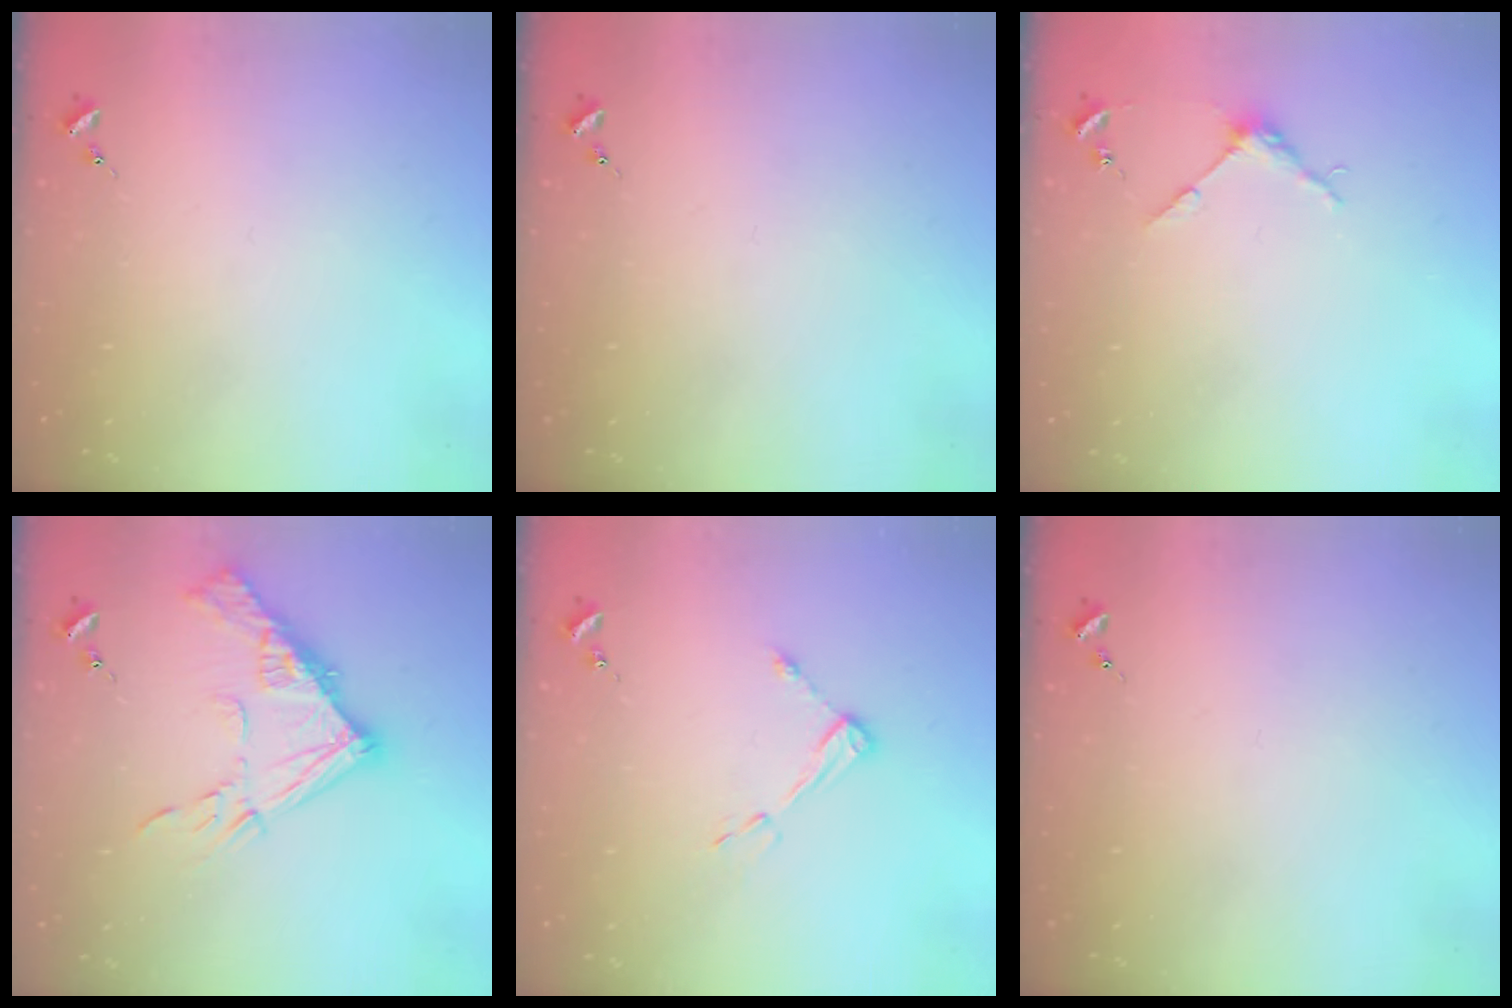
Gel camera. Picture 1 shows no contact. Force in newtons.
{"total": 0.0}
{"total": 3.8, "press": 3.7, "slide": 0.4}
{"total": 14.5, "press": 14.4, "slide": 1.6}
{"total": 6.0, "press": 5.9, "slide": 0.6}
{"total": 0.0}